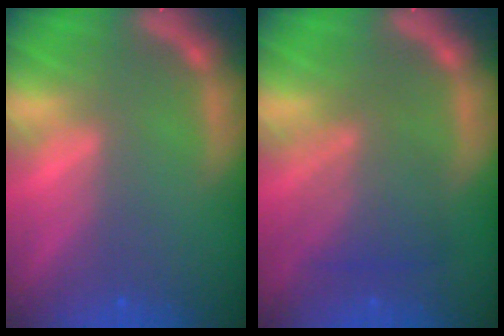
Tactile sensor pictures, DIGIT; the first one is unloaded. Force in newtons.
{"total": 5.1}